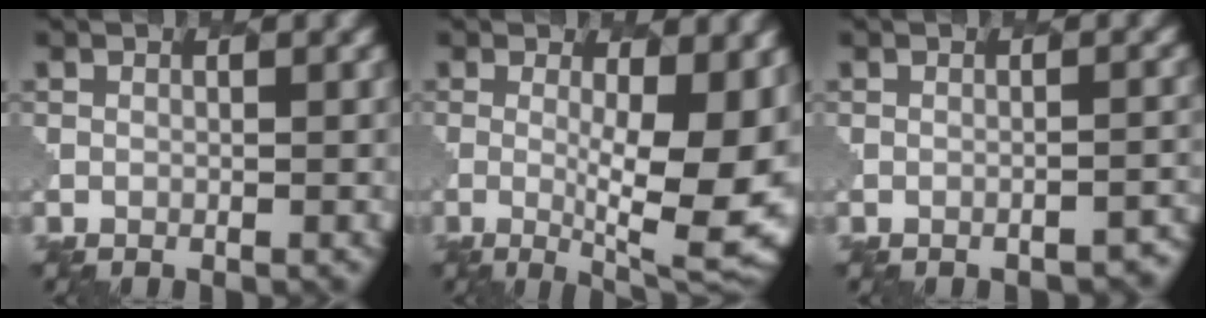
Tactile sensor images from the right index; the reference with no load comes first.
{"total": 10.8, "force": [0.2, 3.1, 10.4], "torque": [-0.126, -0.016, 0.005]}
{"total": 2.4, "force": [-2.2, 0.6, 0.8], "torque": [-0.001, 0.014, -0.026]}